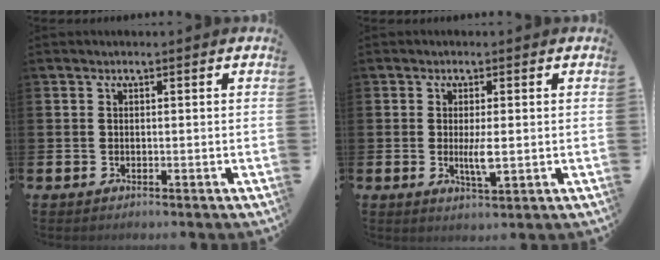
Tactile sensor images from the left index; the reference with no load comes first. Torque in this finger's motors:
{"motor_torque": [1.09, 0.24, 0.16, 0.08]}